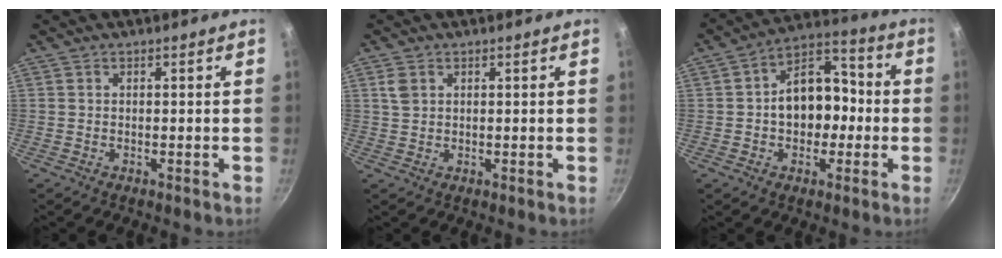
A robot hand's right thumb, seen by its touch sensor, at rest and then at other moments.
{"total": 2.4, "force": [1.0, 1.8, 1.2], "torque": [-0.024, -0.001, 0.022]}
{"total": 13.0, "force": [-0.8, 9.5, 8.9], "torque": [-0.082, 0.046, -0.025]}